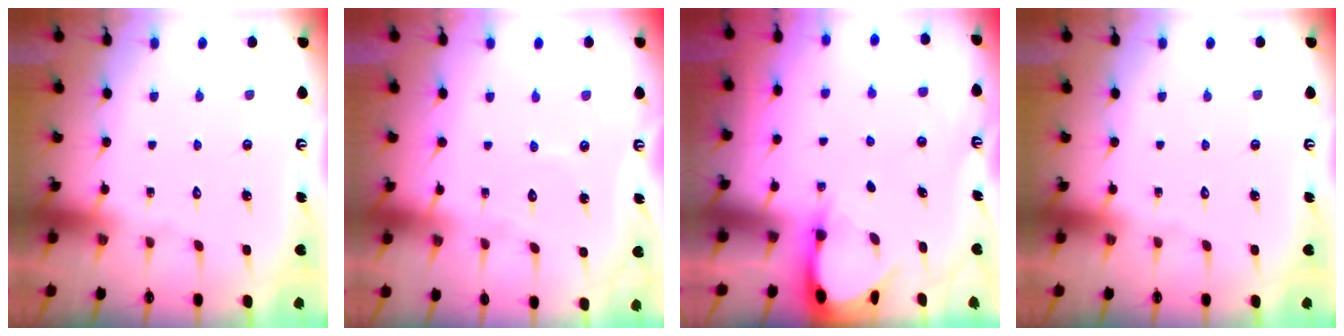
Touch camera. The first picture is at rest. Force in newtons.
{"total": 3.4, "press": 3.4, "slide": 0.3}
{"total": 3.0, "press": 3.0, "slide": 0.3}
{"total": 0.0}